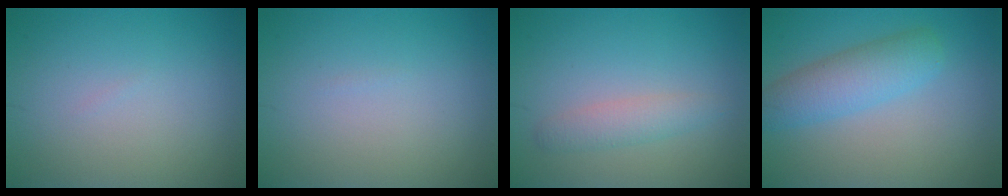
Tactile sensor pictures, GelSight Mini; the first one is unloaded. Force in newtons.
{"total": 0.0}
{"total": 2.0, "press": 2.0, "slide": 0.1}
{"total": 4.2, "press": 4.2, "slide": 0.1}